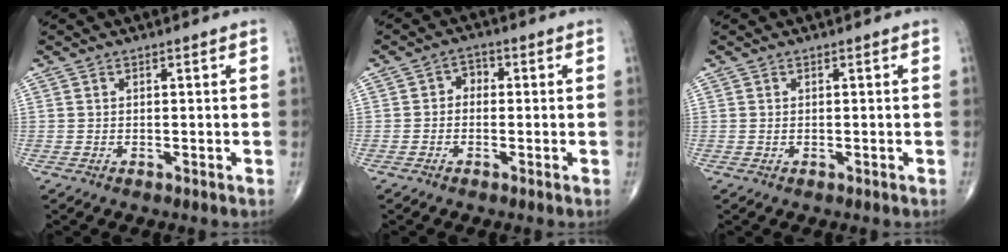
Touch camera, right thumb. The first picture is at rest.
{"total": 2.6, "force": [-0.3, 2.1, 1.5], "torque": [-0.004, 0.014, -0.017]}
{"total": 0.0}